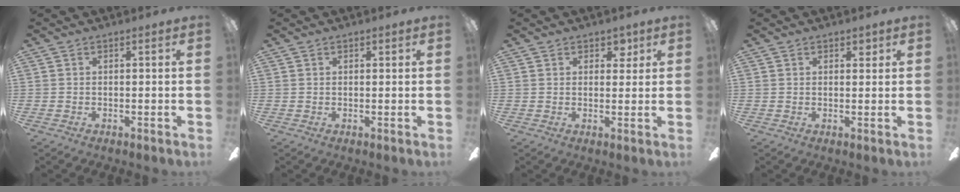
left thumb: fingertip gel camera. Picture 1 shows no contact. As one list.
[{"total": 0.8, "force": [0.5, 0.7, 0.0], "torque": [0.007, 0.000, 0.007]}, {"total": 3.4, "force": [2.1, 2.5, 0.9], "torque": [-0.001, -0.003, 0.034]}, {"total": 1.8, "force": [1.2, 1.2, 0.6], "torque": [-0.004, 0.002, 0.019]}]